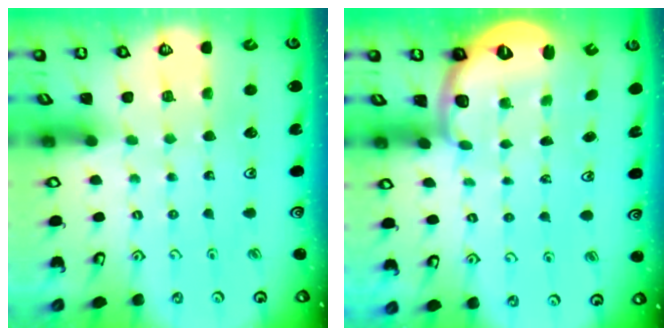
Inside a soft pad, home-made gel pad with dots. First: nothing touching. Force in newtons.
{"total": 2.8, "press": 1.9, "slide": 2.0}